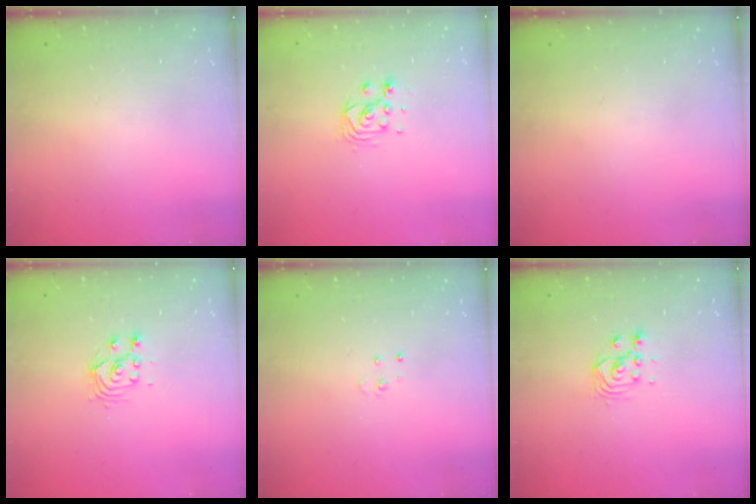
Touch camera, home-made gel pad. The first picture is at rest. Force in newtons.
{"total": 4.2, "press": 4.2, "slide": 0.3}
{"total": 0.0}
{"total": 3.6, "press": 3.6, "slide": 0.3}
{"total": 3.0, "press": 2.9, "slide": 0.3}
{"total": 2.8, "press": 2.8, "slide": 0.2}